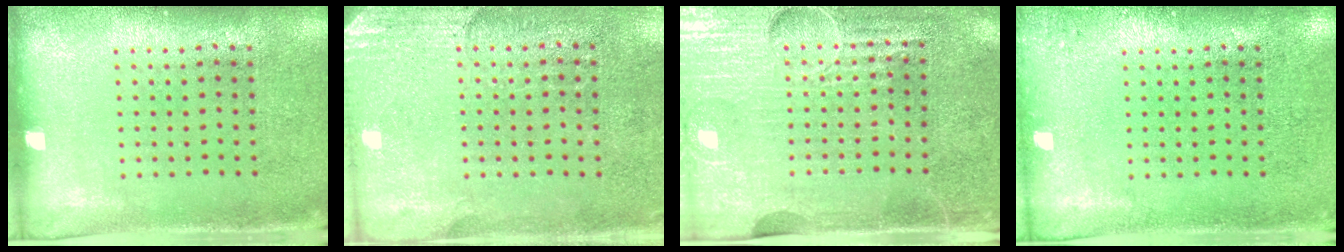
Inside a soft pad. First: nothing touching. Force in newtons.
{"total": 2.8, "press": 2.5, "slide": 1.3}
{"total": 4.3, "press": 4.1, "slide": 1.4}
{"total": 0.8, "press": 0.8, "slide": 0.2}